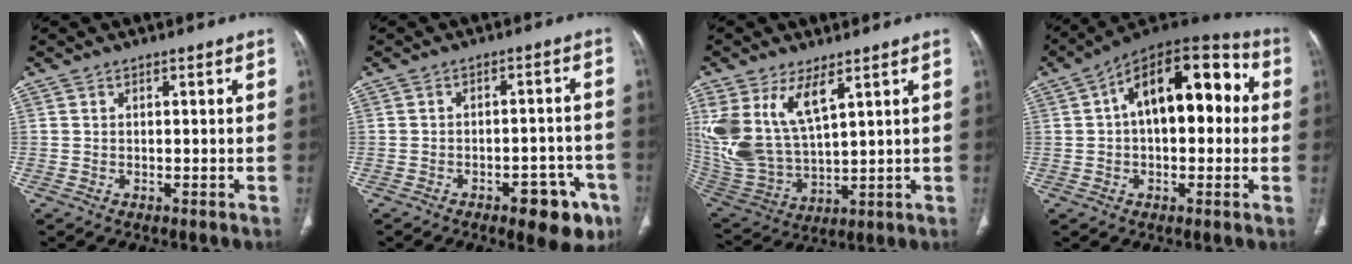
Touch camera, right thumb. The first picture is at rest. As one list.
[{"total": 10.1, "force": [-5.3, 4.6, 7.2], "torque": [-0.059, 0.030, -0.062]}, {"total": 15.8, "force": [7.2, 7.5, 12.0], "torque": [-0.249, -0.029, 0.164]}, {"total": 18.1, "force": [2.7, 9.7, 15.0], "torque": [-0.193, 0.050, 0.032]}]